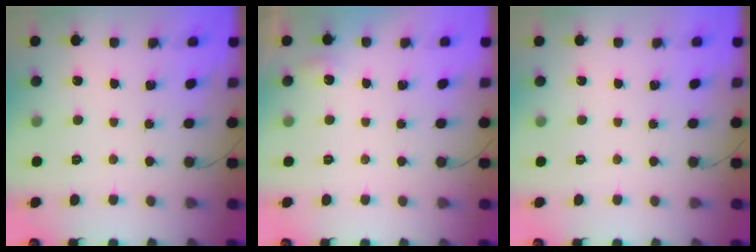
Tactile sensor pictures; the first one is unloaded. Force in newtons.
{"total": 4.6, "press": 4.4, "slide": 1.4}
{"total": 0.0}